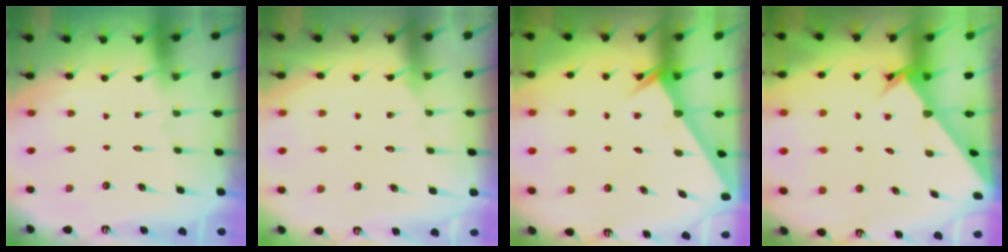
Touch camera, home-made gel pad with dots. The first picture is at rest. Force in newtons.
{"total": 3.0, "press": 3.0, "slide": 0.4}
{"total": 2.5, "press": 2.5, "slide": 0.1}
{"total": 2.7, "press": 2.7, "slide": 0.3}